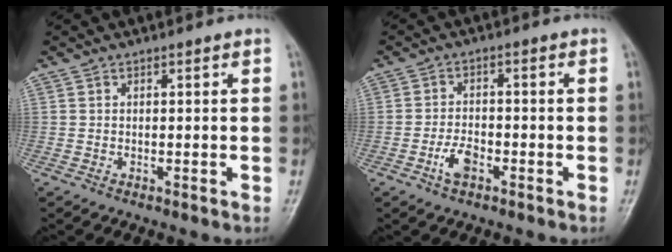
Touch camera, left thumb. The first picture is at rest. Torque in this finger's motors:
{"motor_torque": [-0.23, 0.34, 0.39, 0.22, 0.01]}